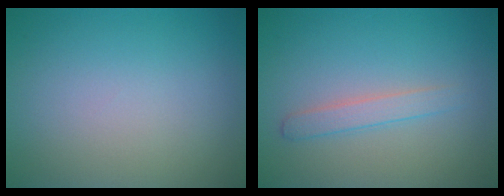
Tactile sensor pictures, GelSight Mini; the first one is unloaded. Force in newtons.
{"total": 1.8, "press": 1.8, "slide": 0.1}